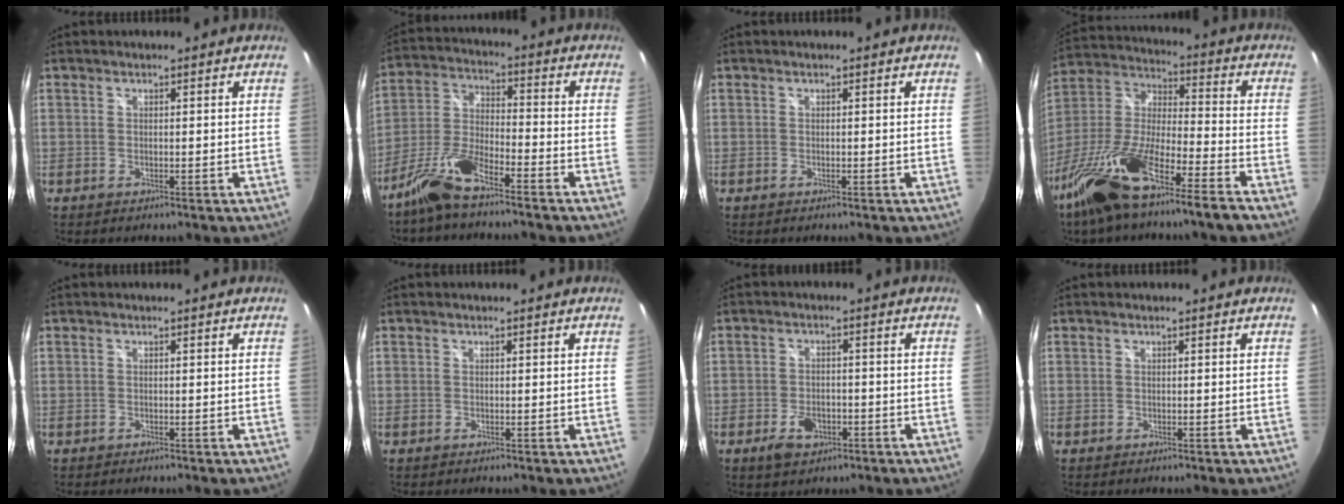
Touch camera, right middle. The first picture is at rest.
{"total": 9.3, "force": [-7.1, 1.6, 5.8], "torque": [-0.131, 0.006, -0.144]}
{"total": 0.0}
{"total": 19.4, "force": [-13.0, 2.5, 14.2], "torque": [-0.285, -0.017, -0.250]}
{"total": 0.0}
{"total": 0.0}
{"total": 5.3, "force": [-2.8, 3.3, 3.1], "torque": [-0.069, 0.000, -0.043]}
{"total": 0.0}